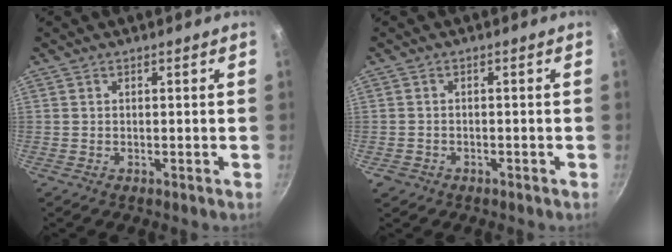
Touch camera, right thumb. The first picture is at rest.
{"total": 1.9, "force": [-1.0, 1.5, 0.6], "torque": [-0.019, 0.010, -0.009]}